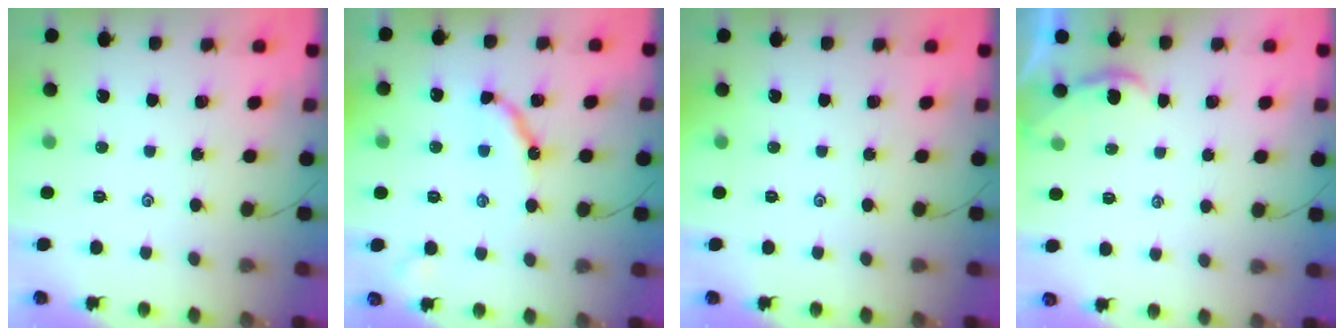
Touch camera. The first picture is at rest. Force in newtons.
{"total": 10.1, "press": 10.1, "slide": 0.9}
{"total": 0.0}
{"total": 1.2, "press": 1.2, "slide": 0.1}